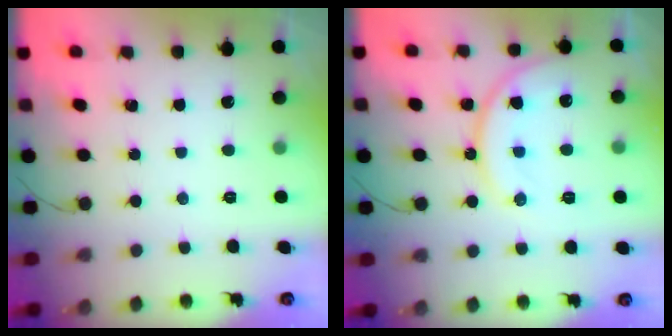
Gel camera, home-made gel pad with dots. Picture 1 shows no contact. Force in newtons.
{"total": 12.9, "press": 12.9, "slide": 0.4}